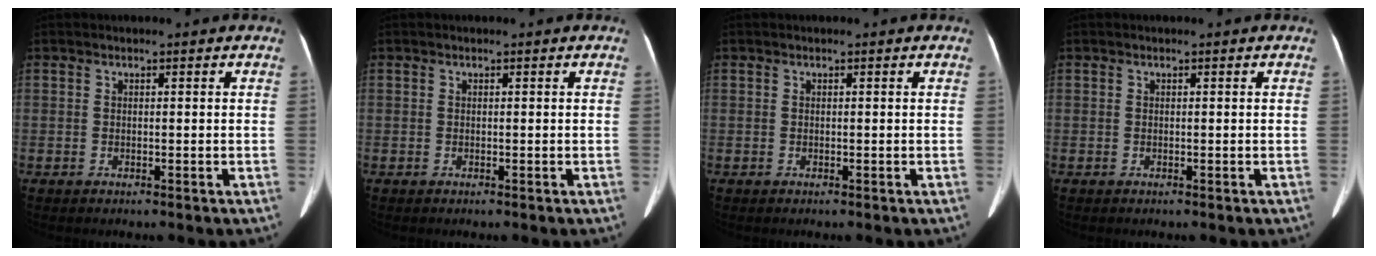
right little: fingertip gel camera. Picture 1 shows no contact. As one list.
[{"total": 0.0}, {"total": 0.0}, {"total": 0.0}]